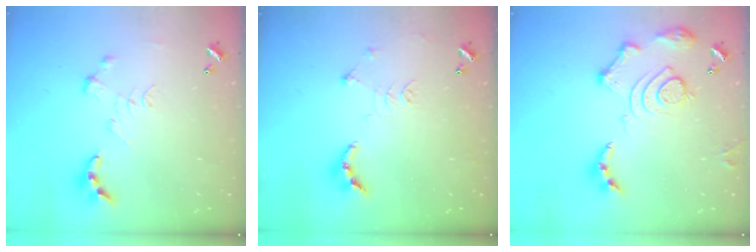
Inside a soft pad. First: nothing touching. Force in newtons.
{"total": 10.3, "press": 10.2, "slide": 1.0}
{"total": 16.1, "press": 16.0, "slide": 1.8}